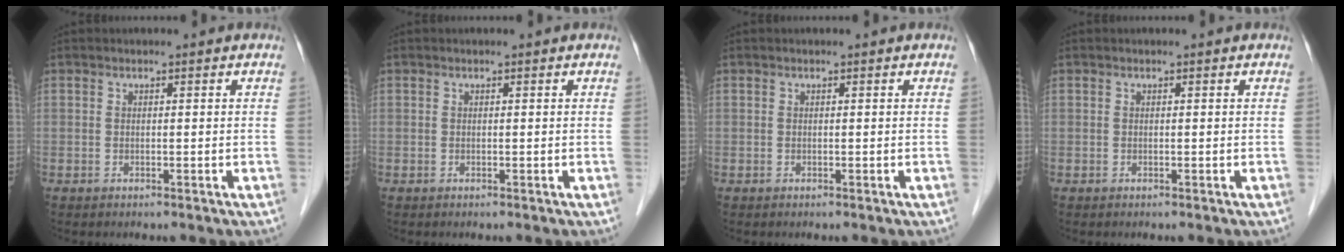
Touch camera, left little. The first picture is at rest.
{"total": 0.0}
{"total": 0.0}
{"total": 0.0}